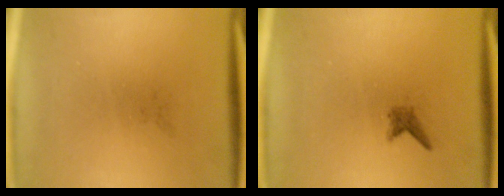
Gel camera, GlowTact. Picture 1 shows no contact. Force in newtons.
{"total": 1.0}